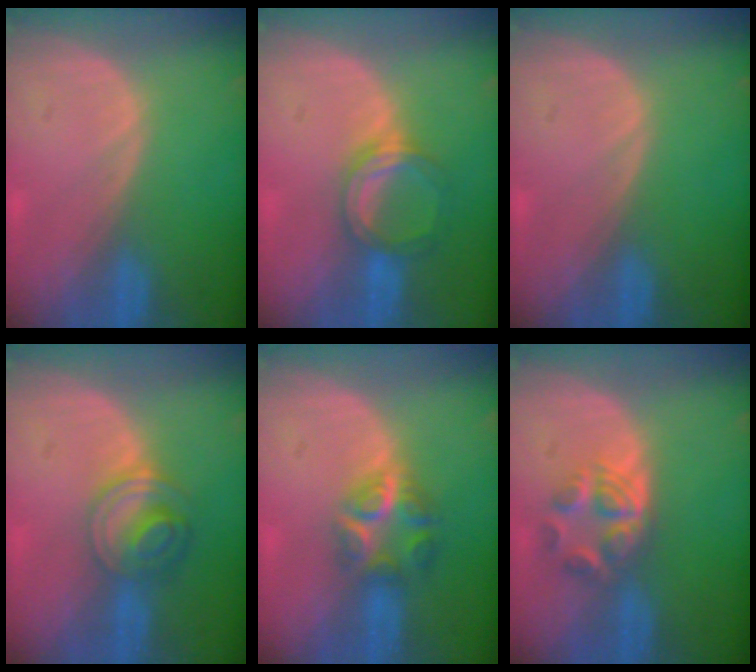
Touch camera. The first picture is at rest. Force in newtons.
{"total": 5.2, "press": 4.9, "slide": 1.5}
{"total": 0.0}
{"total": 6.2, "press": 5.4, "slide": 3.0}
{"total": 5.9, "press": 5.5, "slide": 2.2}
{"total": 5.9, "press": 5.0, "slide": 3.3}